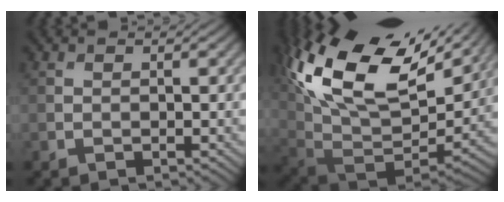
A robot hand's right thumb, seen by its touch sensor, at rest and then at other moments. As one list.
[{"total": 20.6, "force": [10.3, 10.8, 14.2], "torque": [-0.291, 0.032, 0.190]}]